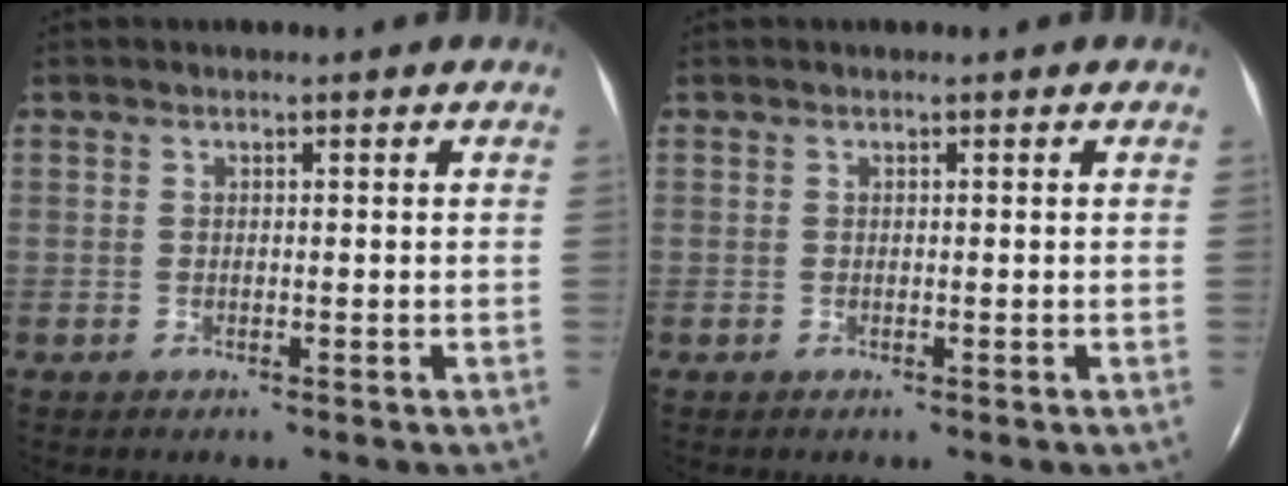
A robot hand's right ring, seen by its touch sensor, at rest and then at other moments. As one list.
[{"total": 0.0}]